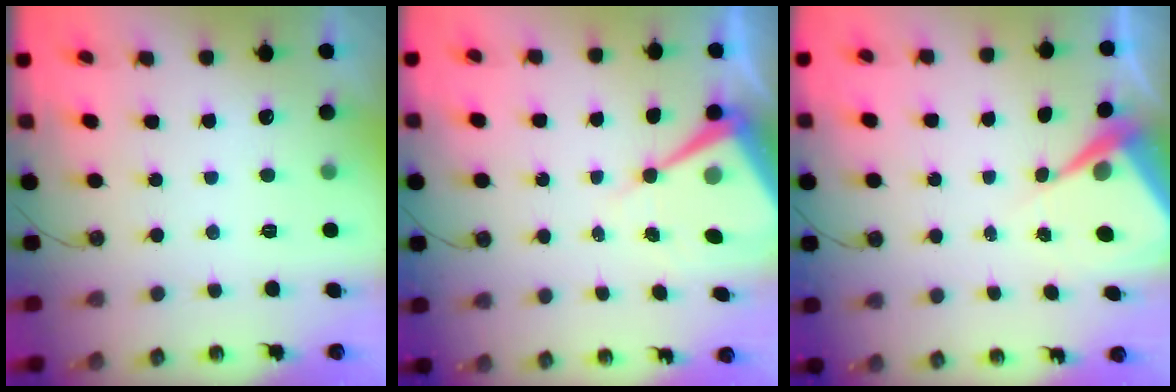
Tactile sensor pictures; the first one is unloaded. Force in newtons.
{"total": 10.2, "press": 10.2, "slide": 1.0}
{"total": 7.0, "press": 7.0, "slide": 0.5}